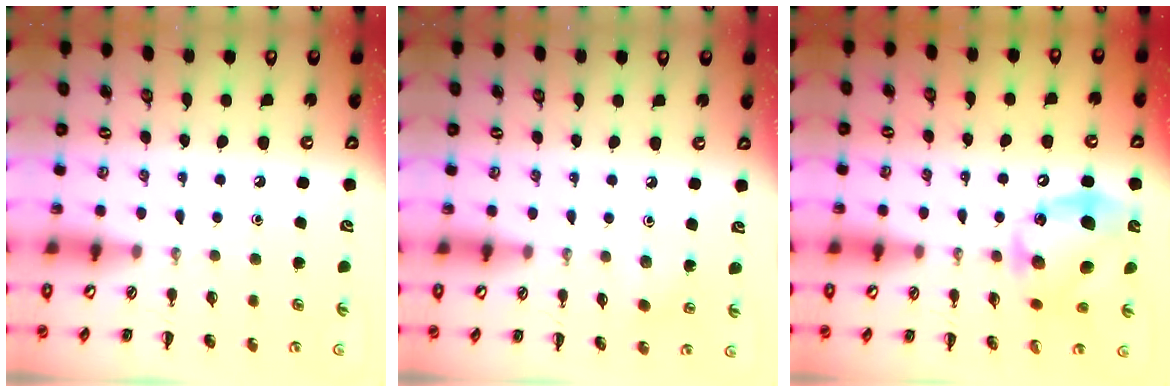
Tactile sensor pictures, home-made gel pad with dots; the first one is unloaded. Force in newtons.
{"total": 2.9, "press": 2.8, "slide": 0.9}
{"total": 15.9, "press": 15.8, "slide": 1.0}